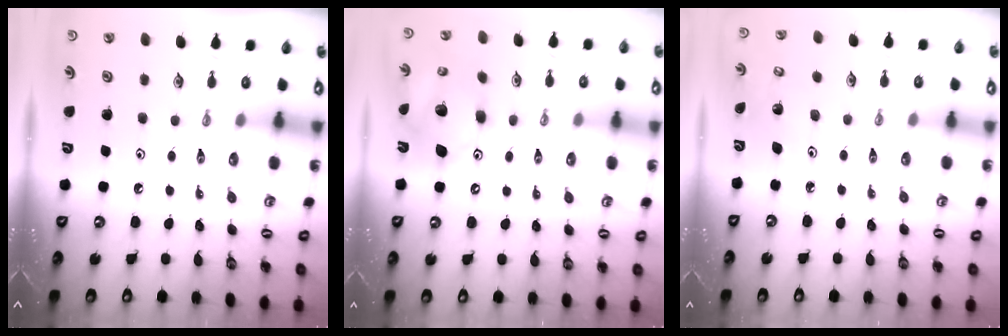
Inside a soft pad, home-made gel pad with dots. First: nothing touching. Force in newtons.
{"total": 13.3, "press": 13.0, "slide": 2.5}
{"total": 2.8, "press": 2.8, "slide": 0.3}